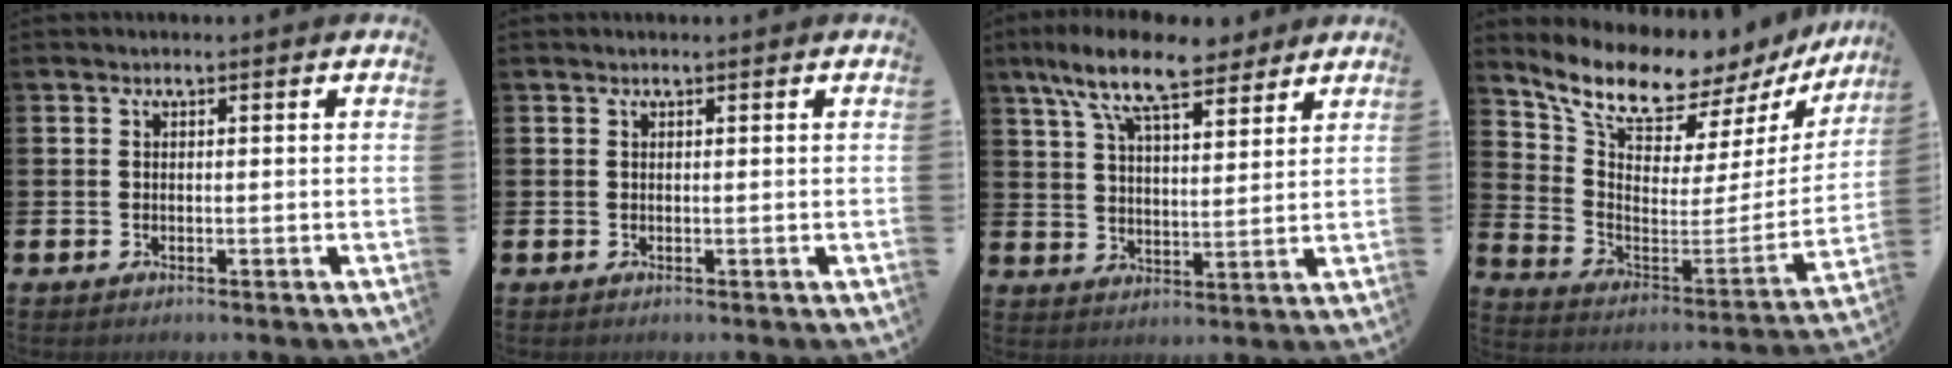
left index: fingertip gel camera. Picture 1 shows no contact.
{"total": 0.0}
{"total": 10.8, "force": [8.8, 3.2, 5.5], "torque": [-0.122, -0.027, 0.158]}
{"total": 10.6, "force": [9.5, 3.3, 3.3], "torque": [-0.105, -0.080, 0.162]}